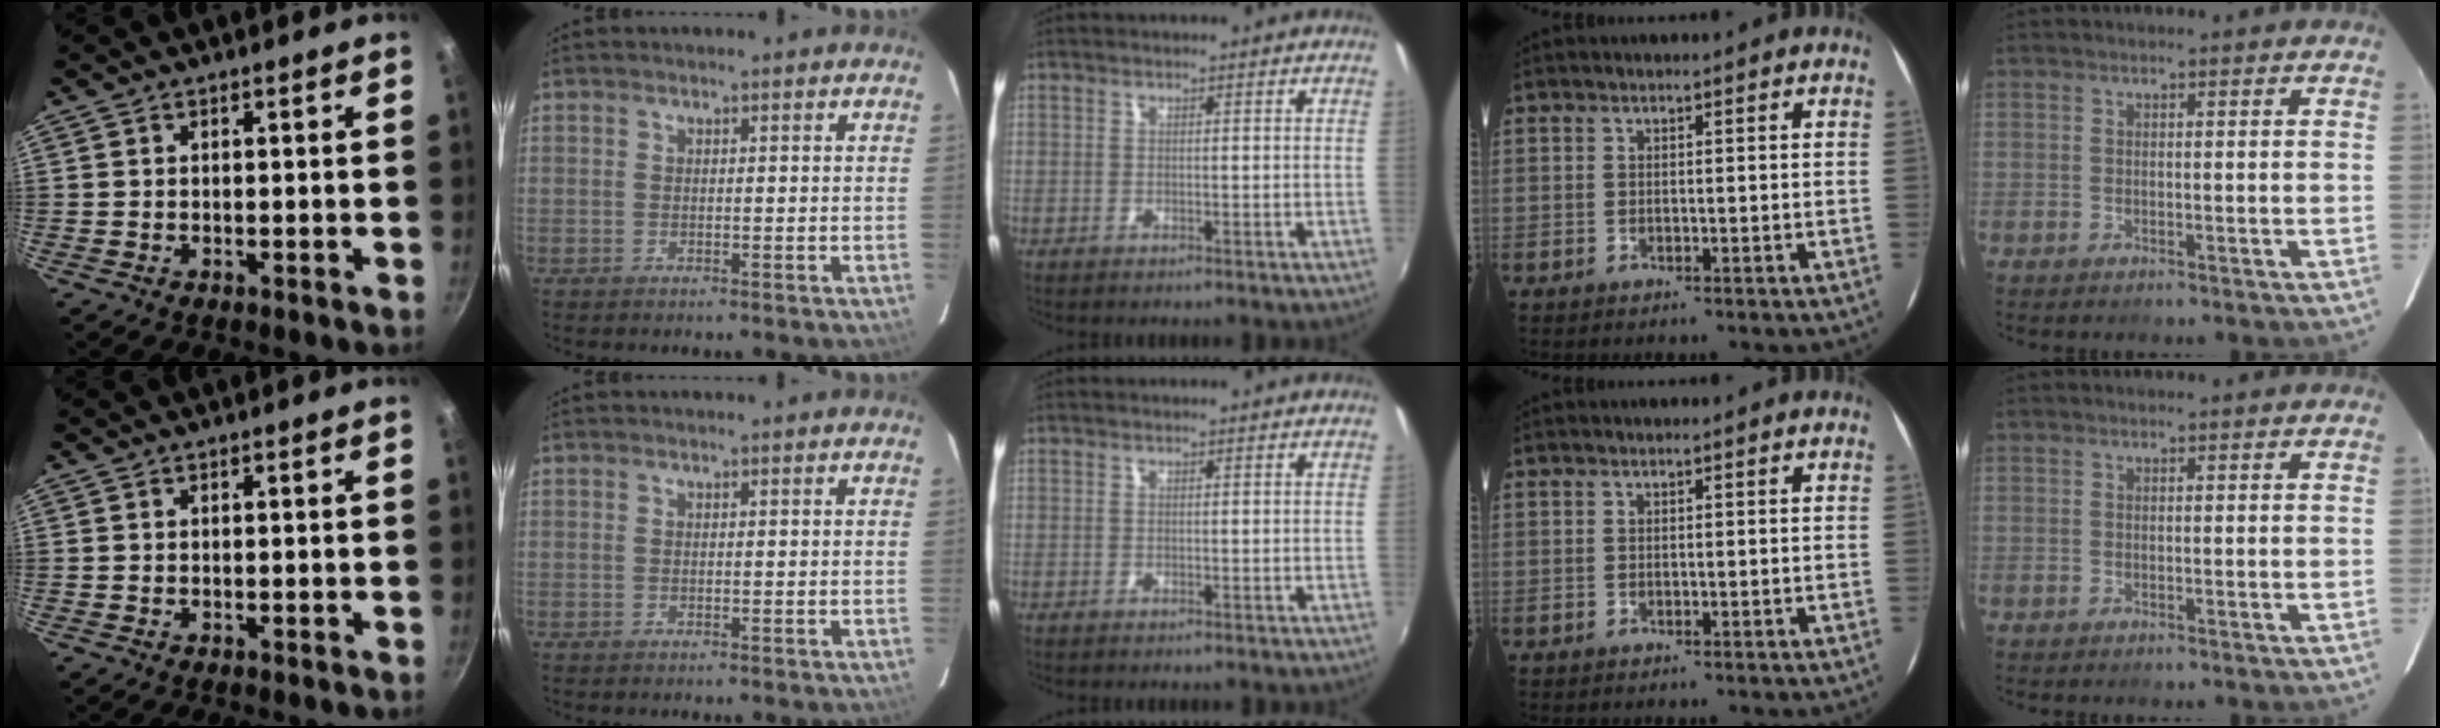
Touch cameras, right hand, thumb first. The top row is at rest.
{}